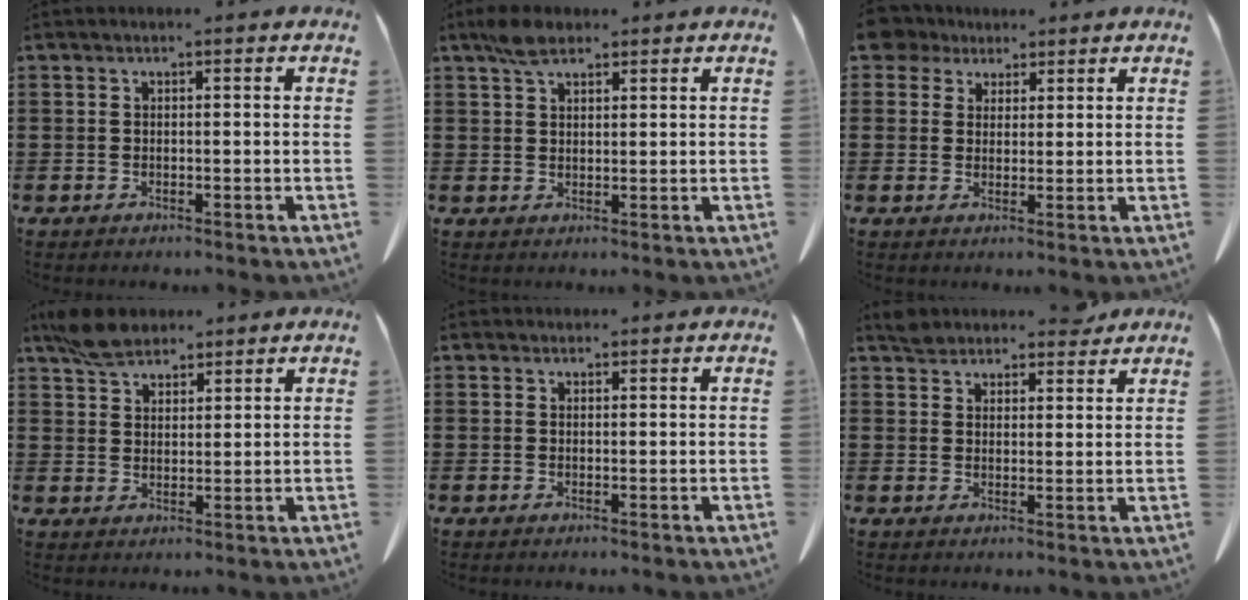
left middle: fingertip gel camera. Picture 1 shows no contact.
{"total": 3.9, "force": [2.8, 1.6, 2.2], "torque": [-0.050, 0.006, 0.052]}
{"total": 4.3, "force": [3.2, 2.7, 1.0], "torque": [-0.030, 0.008, 0.060]}
{"total": 5.6, "force": [4.6, 2.5, 2.0], "torque": [-0.047, -0.002, 0.087]}
{"total": 1.0, "force": [0.9, 0.4, 0.1], "torque": [-0.004, 0.000, 0.019]}
{"total": 4.8, "force": [4.5, 1.5, 1.0], "torque": [-0.025, -0.009, 0.086]}